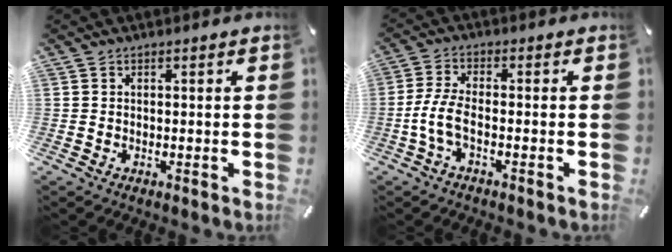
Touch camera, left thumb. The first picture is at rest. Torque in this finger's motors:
{"motor_torque": [-0.13, 0.48, 0.74, 0.23, 0.09]}